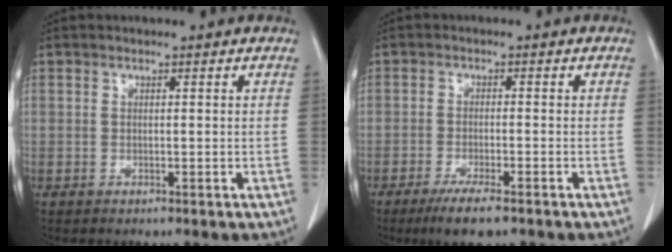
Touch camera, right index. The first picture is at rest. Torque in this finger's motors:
{"motor_torque": [0.20, -0.26, 0.24, 0.08]}